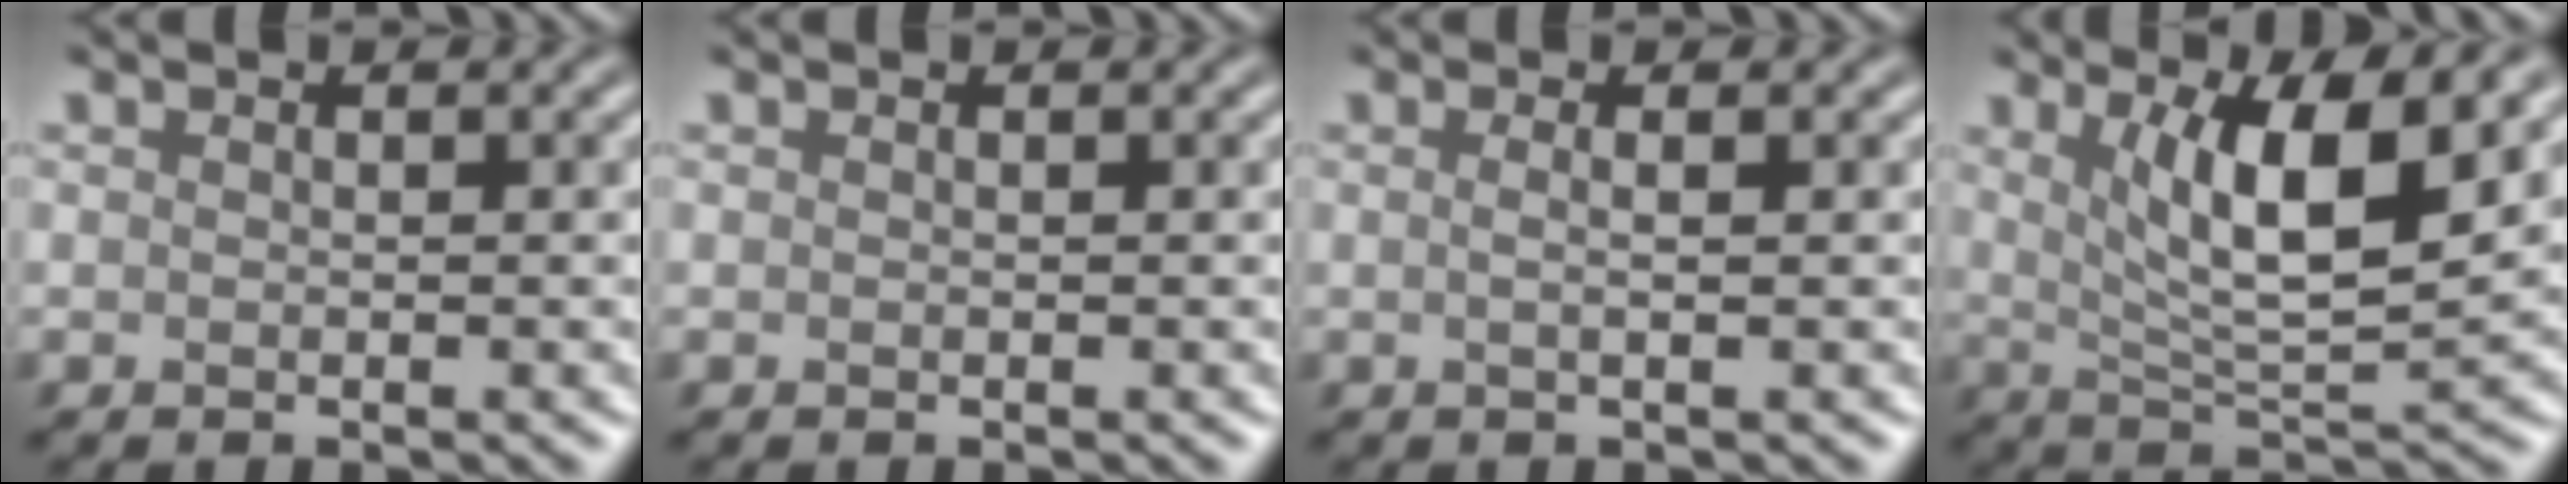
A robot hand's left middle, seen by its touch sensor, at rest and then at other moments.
{"total": 0.0}
{"total": 1.9, "force": [0.4, 0.8, 1.7], "torque": [-0.017, -0.003, -0.014]}
{"total": 7.3, "force": [2.8, 1.9, 6.5], "torque": [-0.114, -0.011, 0.053]}